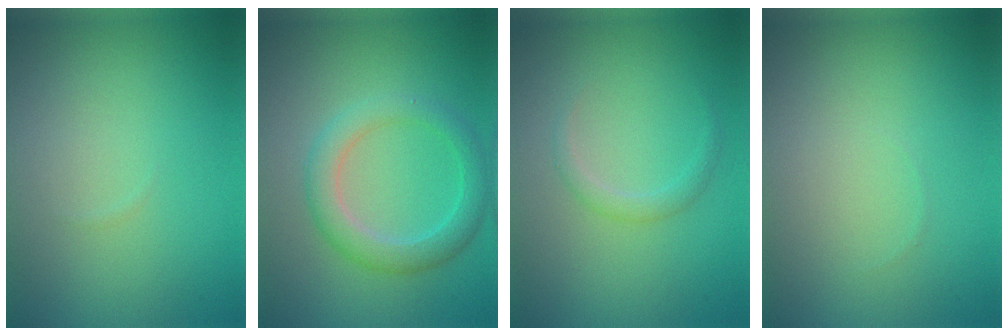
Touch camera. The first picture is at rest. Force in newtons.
{"total": 3.6, "press": 3.6, "slide": 0.3}
{"total": 1.2, "press": 1.2, "slide": 0.0}
{"total": 0.0}